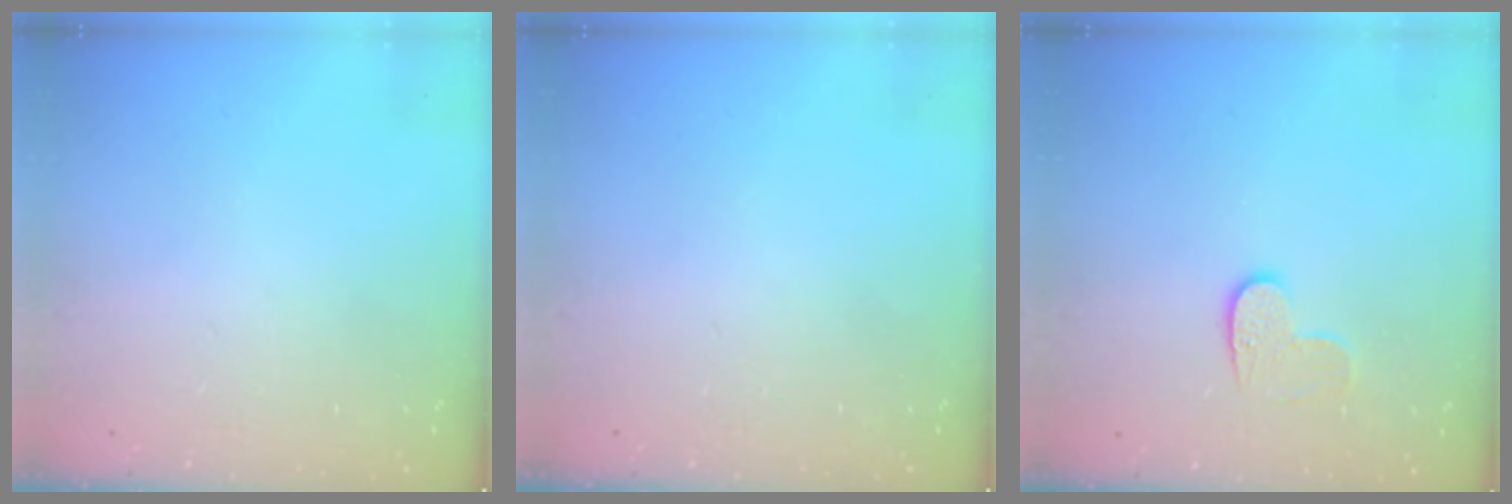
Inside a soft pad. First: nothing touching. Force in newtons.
{"total": 0.0}
{"total": 6.1, "press": 6.1, "slide": 0.5}